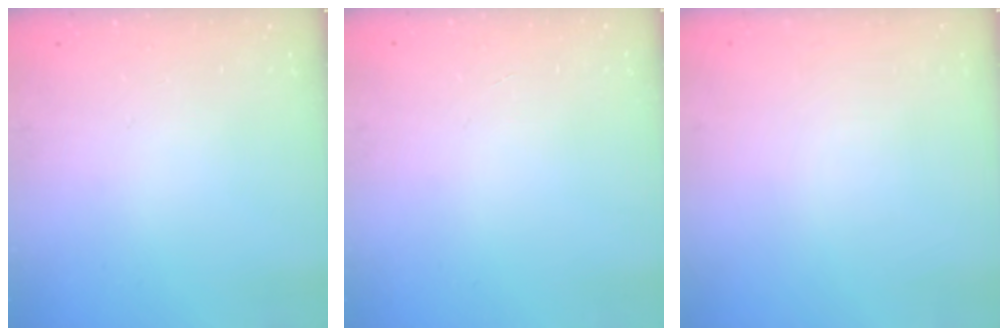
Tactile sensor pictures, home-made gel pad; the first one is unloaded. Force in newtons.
{"total": 0.9, "press": 0.8, "slide": 0.2}
{"total": 0.0}